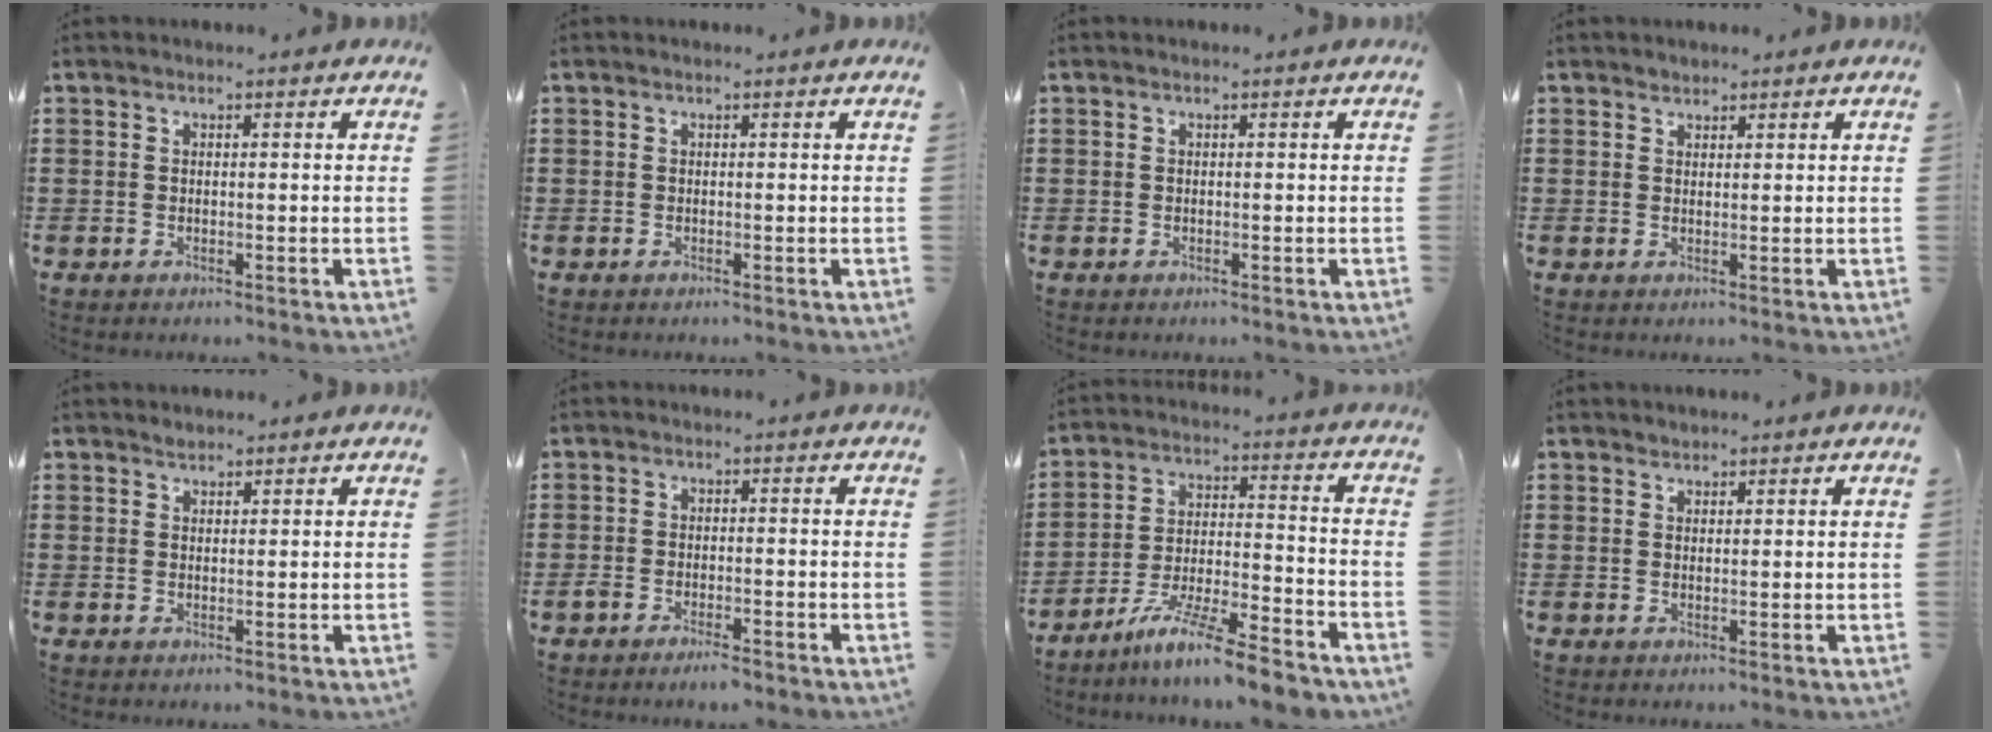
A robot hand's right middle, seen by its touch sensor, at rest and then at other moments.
{"total": 0.0}
{"total": 0.0}
{"total": 1.2, "force": [1.1, 0.4, -0.3], "torque": [0.002, -0.001, 0.022]}
{"total": 1.0, "force": [0.9, 0.4, 0.0], "torque": [-0.002, 0.001, 0.017]}
{"total": 2.0, "force": [-1.6, 0.3, 1.1], "torque": [-0.020, 0.002, -0.029]}
{"total": 9.8, "force": [-8.3, 0.0, 5.2], "torque": [-0.097, 0.006, -0.161]}
{"total": 1.0, "force": [0.9, 0.3, -0.3], "torque": [0.002, -0.002, 0.019]}